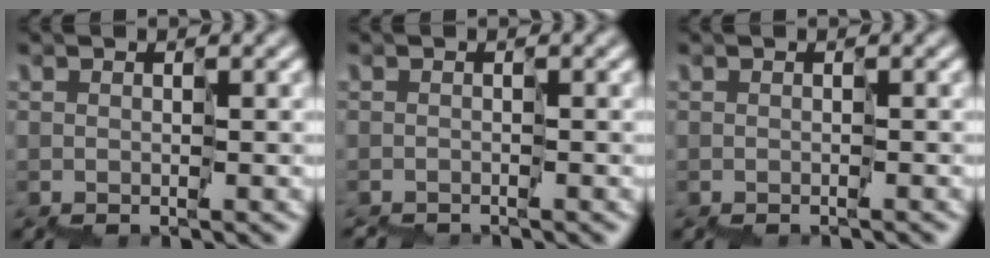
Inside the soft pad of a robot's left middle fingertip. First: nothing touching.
{"total": 1.7, "force": [-1.6, 0.0, -0.5], "torque": [0.013, -0.002, -0.026]}
{"total": 0.7, "force": [-0.7, 0.0, 0.0], "torque": [0.008, 0.001, -0.012]}